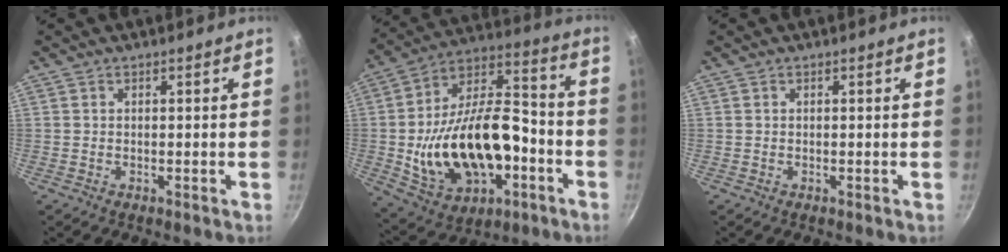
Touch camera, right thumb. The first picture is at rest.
{"total": 25.7, "force": [-5.8, 14.9, 20.1], "torque": [-0.341, 0.056, -0.078]}
{"total": 0.0}